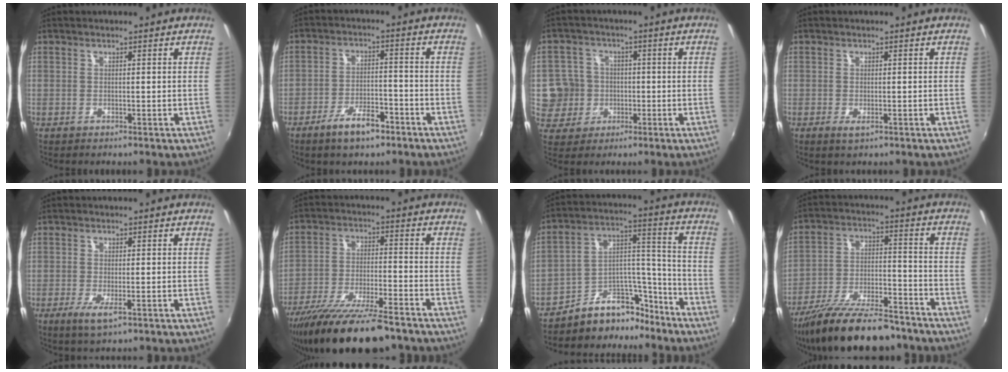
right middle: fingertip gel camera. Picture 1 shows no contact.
{"total": 7.1, "force": [-5.1, 1.8, 4.7], "torque": [-0.095, -0.004, -0.083]}
{"total": 6.8, "force": [-0.8, 6.7, 0.8], "torque": [-0.036, 0.005, -0.014]}
{"total": 1.2, "force": [-0.5, -0.3, 1.0], "torque": [-0.014, -0.009, -0.008]}
{"total": 3.7, "force": [-1.8, 0.1, 3.2], "torque": [-0.065, -0.018, -0.031]}
{"total": 18.4, "force": [-14.7, 3.1, 10.5], "torque": [-0.201, -0.046, -0.241]}
{"total": 11.1, "force": [-9.4, 5.1, 2.9], "torque": [-0.030, 0.065, -0.145]}
{"total": 19.4, "force": [-15.8, 4.9, 10.3], "torque": [-0.187, -0.029, -0.248]}